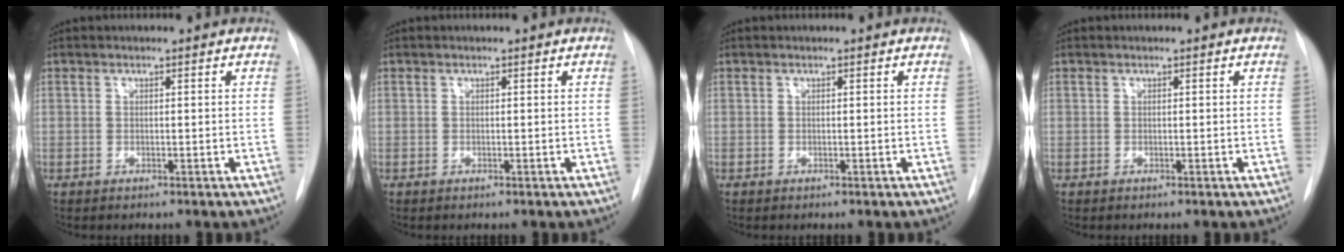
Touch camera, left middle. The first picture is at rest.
{"total": 0.0}
{"total": 0.0}
{"total": 0.0}